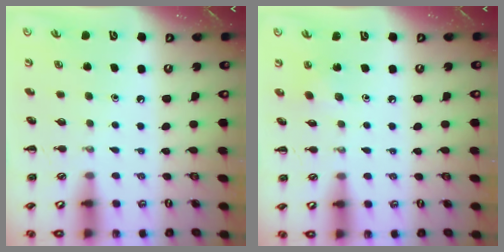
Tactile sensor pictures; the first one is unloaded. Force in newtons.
{"total": 2.8, "press": 2.7, "slide": 0.9}